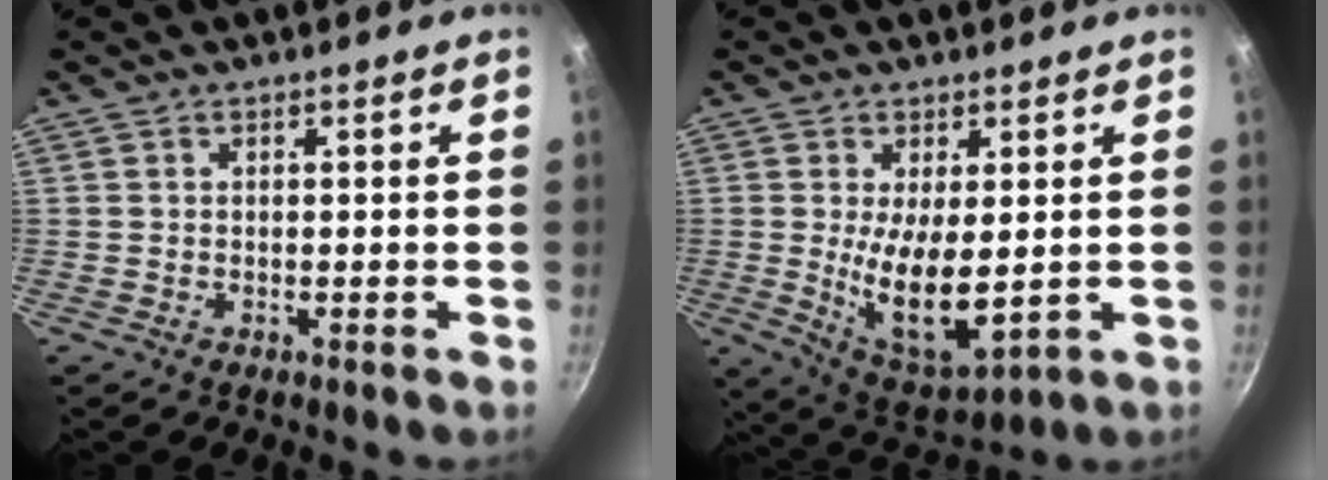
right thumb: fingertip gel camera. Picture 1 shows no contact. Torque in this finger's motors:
{"motor_torque": [-0.46, 1.14, 1.31, 0.27, 0.33]}